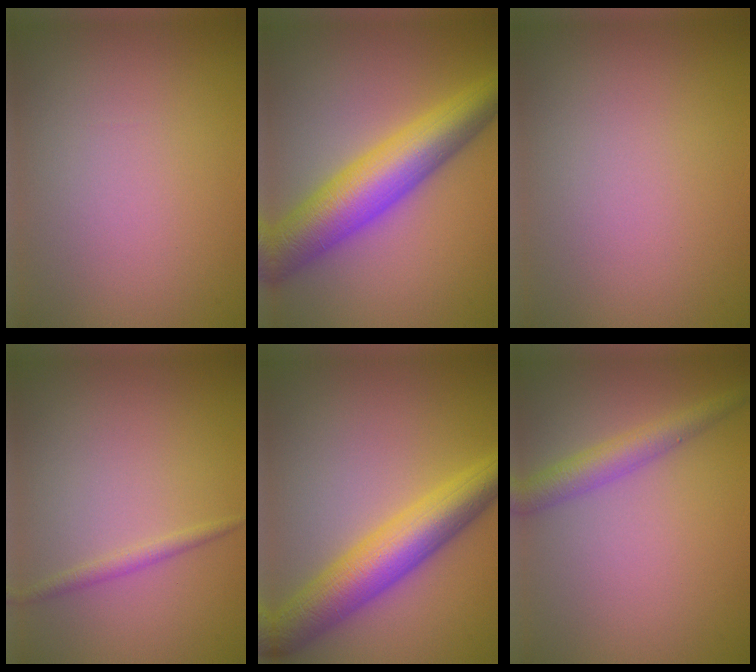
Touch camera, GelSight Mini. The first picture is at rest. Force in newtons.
{"total": 9.0, "press": 9.0, "slide": 0.2}
{"total": 0.0}
{"total": 1.2, "press": 1.2, "slide": 0.1}
{"total": 7.2, "press": 7.2, "slide": 0.1}
{"total": 3.3, "press": 3.3, "slide": 0.1}